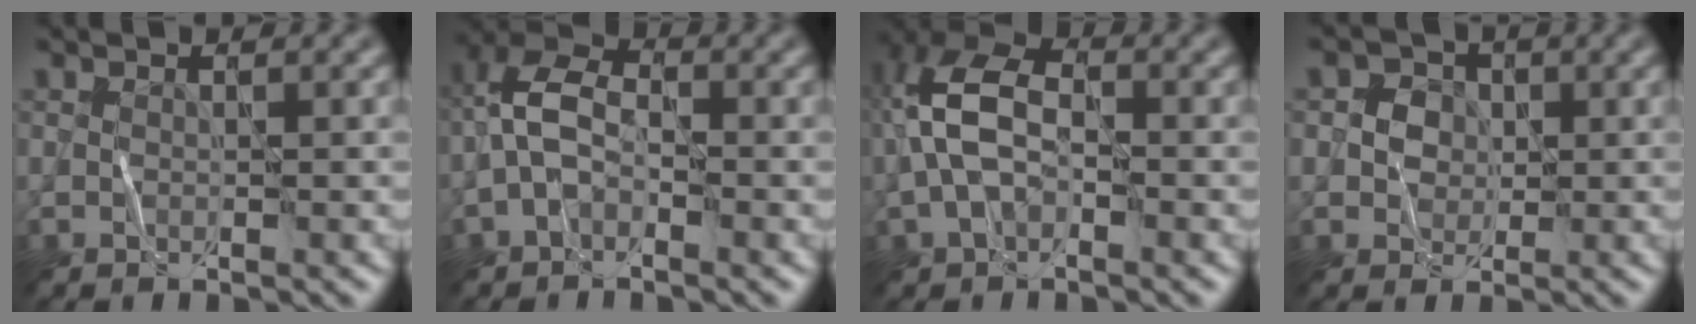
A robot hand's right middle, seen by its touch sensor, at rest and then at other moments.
{"total": 4.4, "force": [-1.2, 2.7, 3.2], "torque": [-0.073, 0.018, -0.037]}
{"total": 7.0, "force": [-0.6, 4.3, 5.5], "torque": [-0.139, 0.020, -0.025]}
{"total": 2.2, "force": [0.1, 2.1, 0.7], "torque": [-0.012, 0.002, -0.001]}